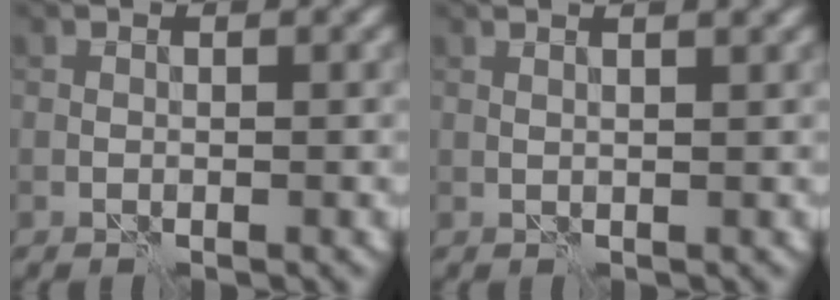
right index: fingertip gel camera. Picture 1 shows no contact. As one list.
[{"total": 4.0, "force": [2.3, 1.7, 2.7], "torque": [-0.016, 0.031, 0.001]}]